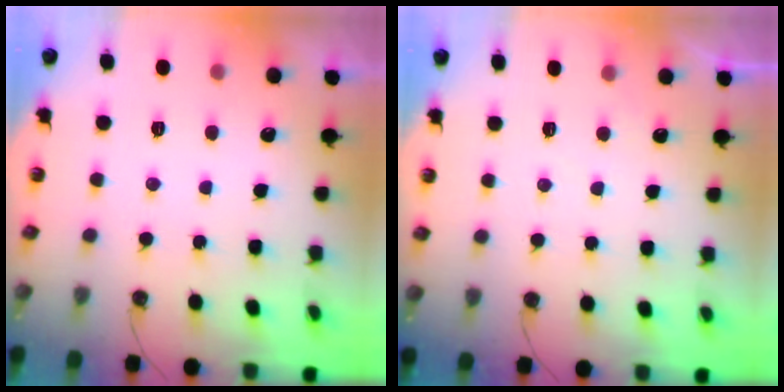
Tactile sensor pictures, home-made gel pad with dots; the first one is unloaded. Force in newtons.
{"total": 2.3, "press": 2.2, "slide": 0.3}